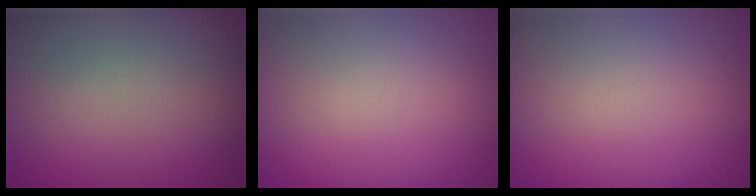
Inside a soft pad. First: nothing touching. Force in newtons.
{"total": 0.0}
{"total": 0.0}